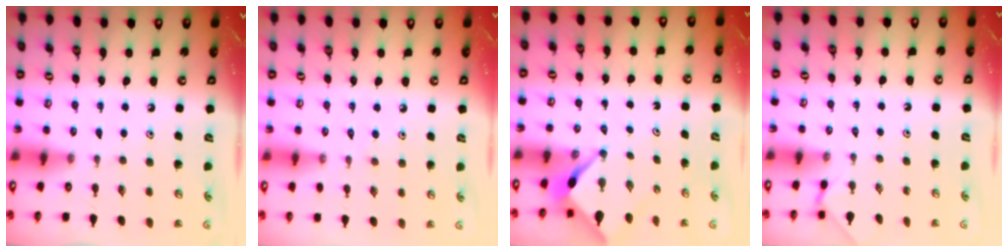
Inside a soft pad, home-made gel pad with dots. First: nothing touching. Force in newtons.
{"total": 3.7, "press": 3.6, "slide": 0.7}
{"total": 2.8, "press": 2.8, "slide": 0.3}
{"total": 1.4, "press": 1.4, "slide": 0.2}